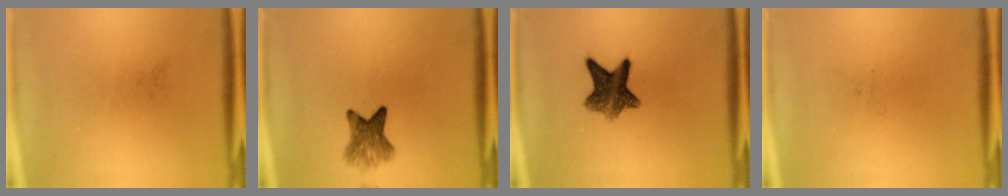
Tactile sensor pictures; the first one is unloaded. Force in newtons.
{"total": 5.0}
{"total": 8.4}
{"total": 0.0}